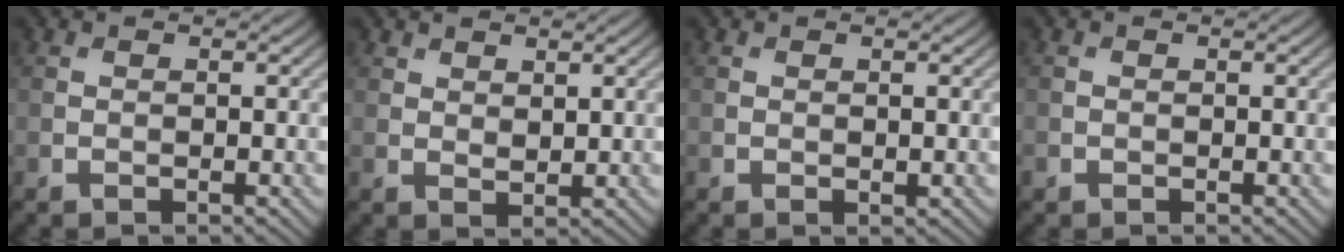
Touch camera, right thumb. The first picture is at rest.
{"total": 2.2, "force": [1.6, 1.1, 0.9], "torque": [-0.017, -0.005, 0.035]}
{"total": 0.5, "force": [0.3, 0.3, 0.3], "torque": [-0.001, -0.002, 0.005]}
{"total": 0.6, "force": [-0.2, 0.6, 0.0], "torque": [-0.001, -0.004, -0.006]}